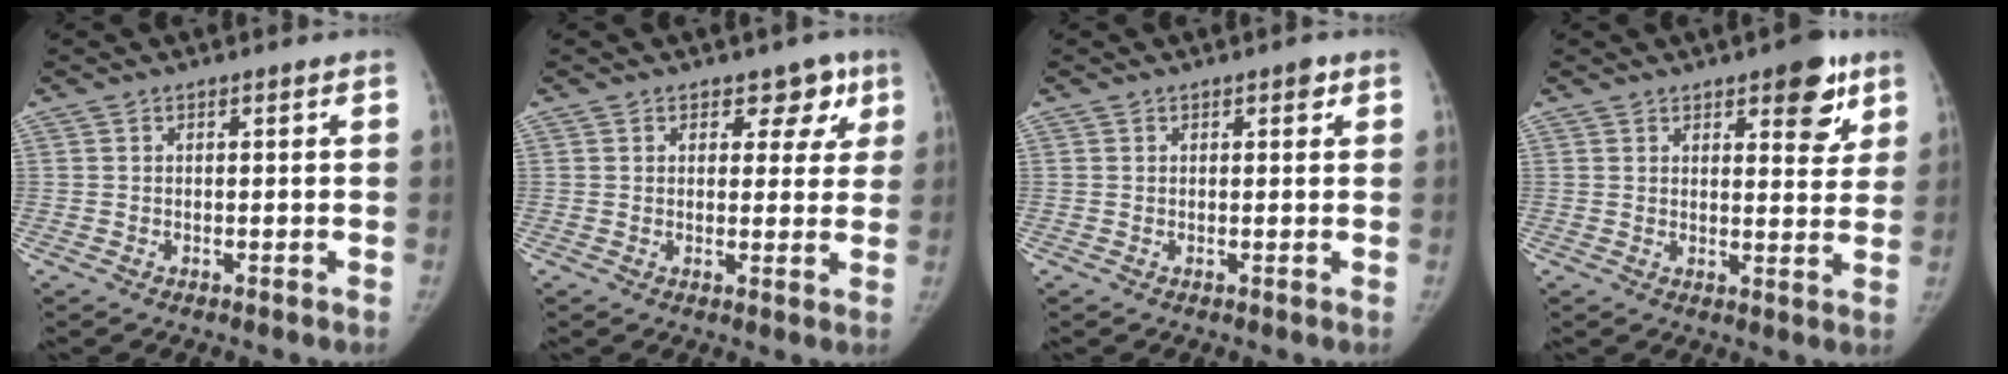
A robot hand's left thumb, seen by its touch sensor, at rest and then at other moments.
{"total": 4.3, "force": [2.2, 3.0, 2.1], "torque": [0.012, -0.006, 0.023]}
{"total": 1.4, "force": [0.7, 0.7, 1.0], "torque": [-0.006, 0.000, 0.007]}
{"total": 8.7, "force": [4.9, 3.6, 6.2], "torque": [-0.049, -0.022, 0.060]}